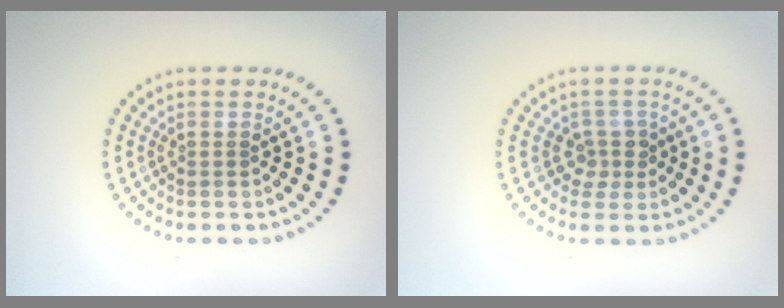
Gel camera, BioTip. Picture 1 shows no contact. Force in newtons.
{"total": 2.0, "press": 1.6, "slide": 1.2}